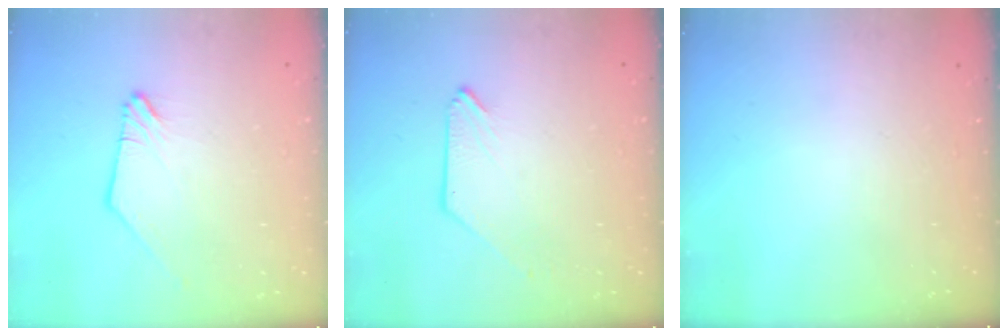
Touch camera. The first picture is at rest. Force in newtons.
{"total": 0.0}
{"total": 0.0}